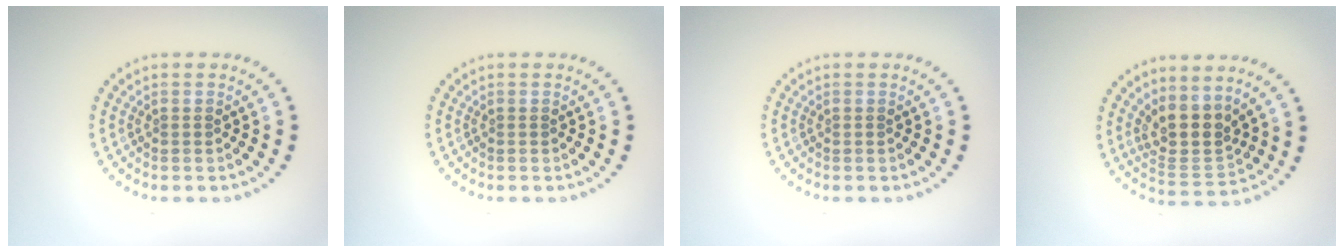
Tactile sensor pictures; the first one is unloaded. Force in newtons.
{"total": 0.0}
{"total": 0.0}
{"total": 3.7, "press": 2.8, "slide": 2.3}